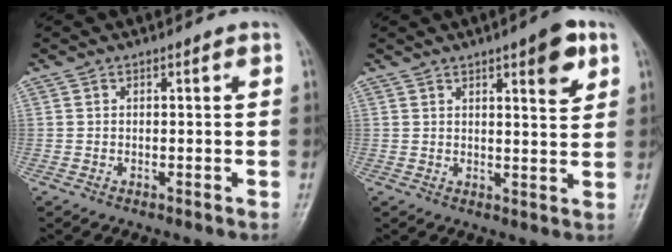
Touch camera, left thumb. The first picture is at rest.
{"total": 7.2, "force": [3.6, 1.9, 5.9], "torque": [-0.068, -0.017, 0.046]}